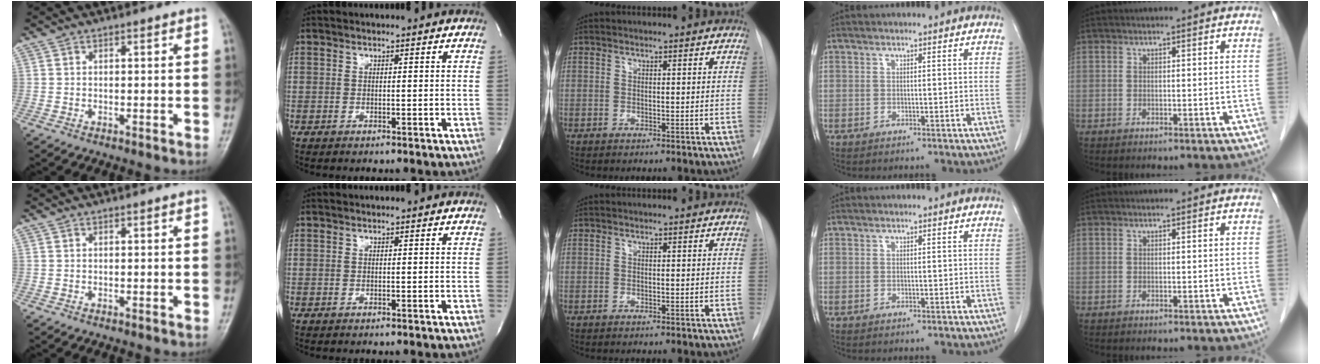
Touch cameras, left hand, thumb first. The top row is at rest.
{}